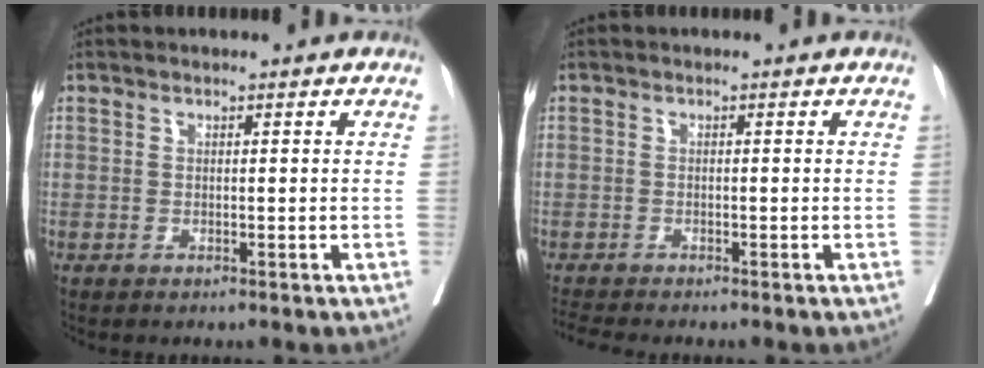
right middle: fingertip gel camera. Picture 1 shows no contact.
{"total": 2.4, "force": [-2.4, -0.2, 0.5], "torque": [-0.016, -0.014, -0.043]}